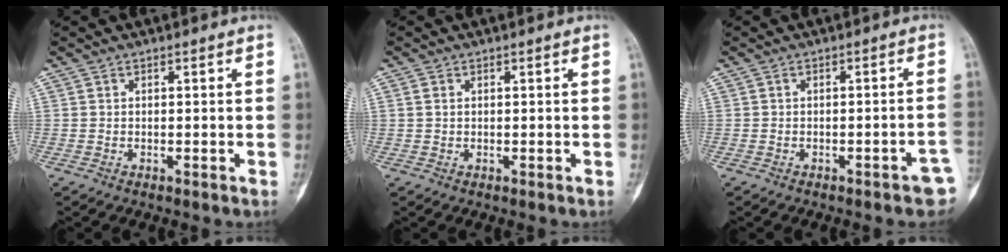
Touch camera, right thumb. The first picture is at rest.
{"total": 1.1, "force": [0.3, 0.8, 0.6], "torque": [-0.010, 0.002, 0.008]}
{"total": 4.6, "force": [-2.4, 1.1, 3.7], "torque": [-0.035, 0.018, -0.026]}